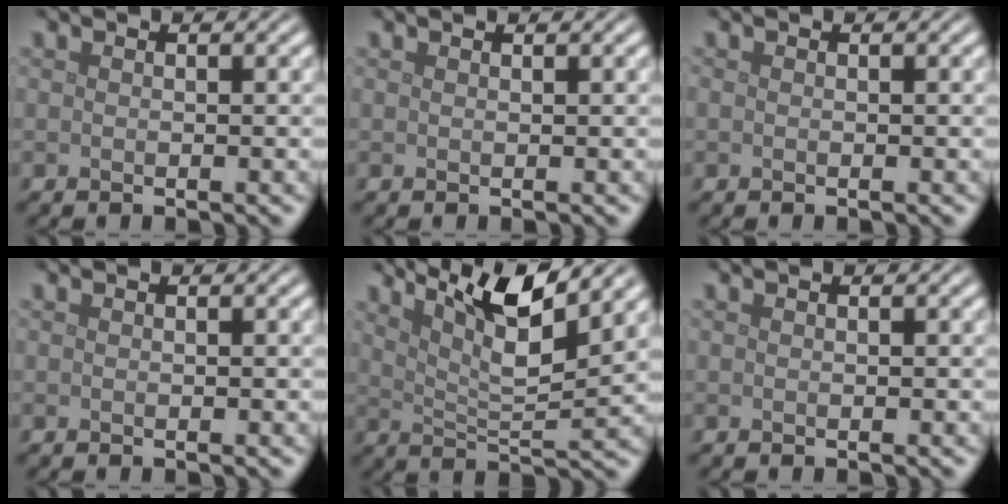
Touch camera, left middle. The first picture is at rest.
{"total": 0.0}
{"total": 0.0}
{"total": 0.0}
{"total": 7.3, "force": [4.9, 1.3, 5.3], "torque": [-0.085, 0.003, 0.088]}
{"total": 0.0}